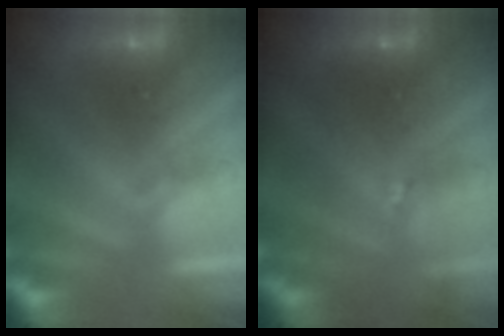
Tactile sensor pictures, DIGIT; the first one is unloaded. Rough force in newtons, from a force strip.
{"total": 7.1}